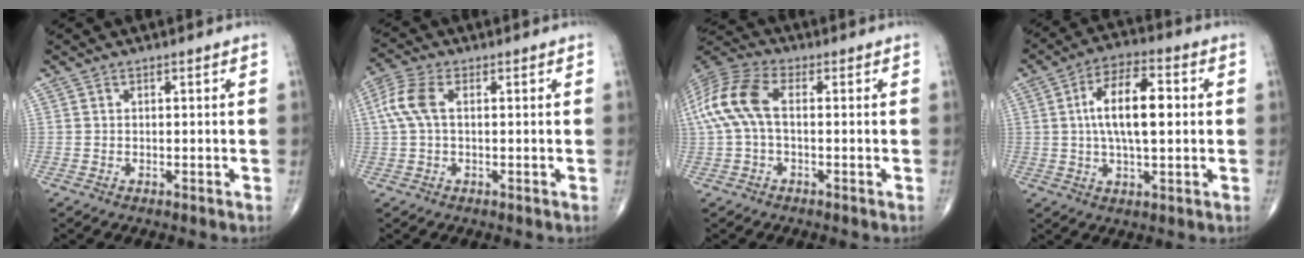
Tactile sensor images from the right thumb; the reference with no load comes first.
{"total": 6.3, "force": [1.1, 3.3, 5.2], "torque": [-0.141, 0.022, 0.019]}
{"total": 11.6, "force": [0.5, 6.2, 9.7], "torque": [-0.227, 0.033, 0.005]}
{"total": 12.5, "force": [1.3, 5.3, 11.3], "torque": [-0.194, 0.013, 0.017]}